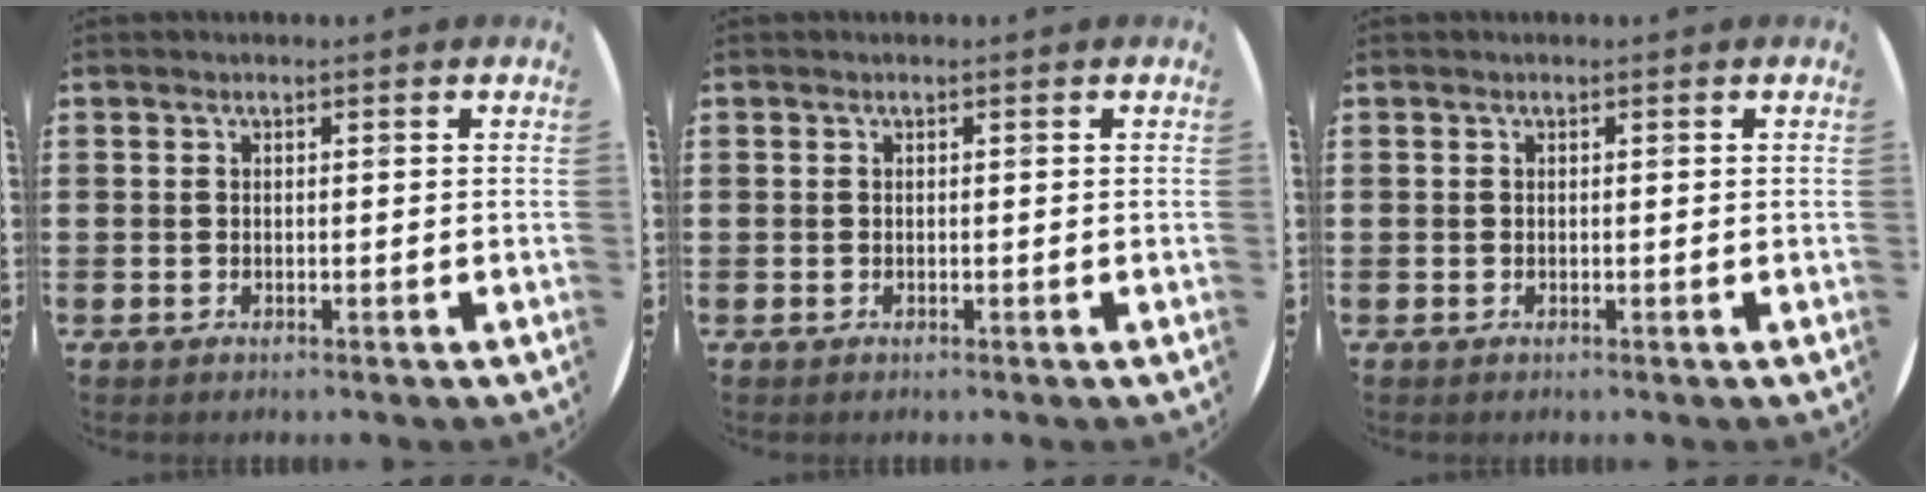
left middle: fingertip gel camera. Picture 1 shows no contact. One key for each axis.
{"total": 0.0}
{"total": 0.0}